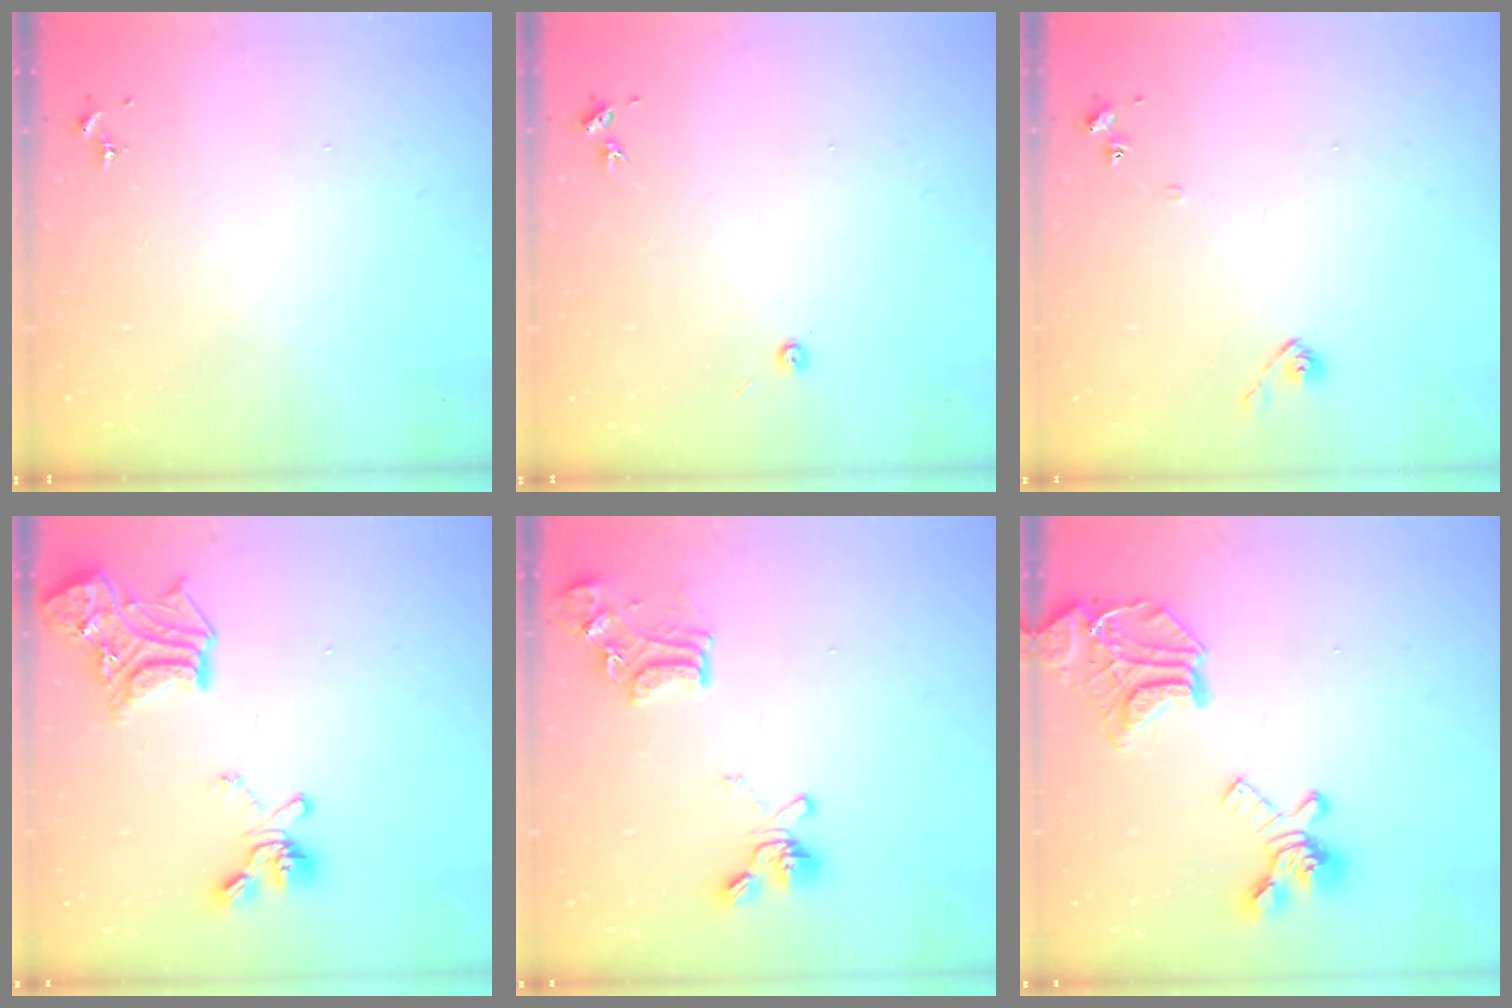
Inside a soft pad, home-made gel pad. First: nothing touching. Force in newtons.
{"total": 2.0, "press": 2.0, "slide": 0.3}
{"total": 5.4, "press": 5.4, "slide": 0.4}
{"total": 19.4, "press": 19.4, "slide": 1.5}
{"total": 16.0, "press": 15.8, "slide": 1.9}
{"total": 22.2, "press": 22.1, "slide": 2.3}